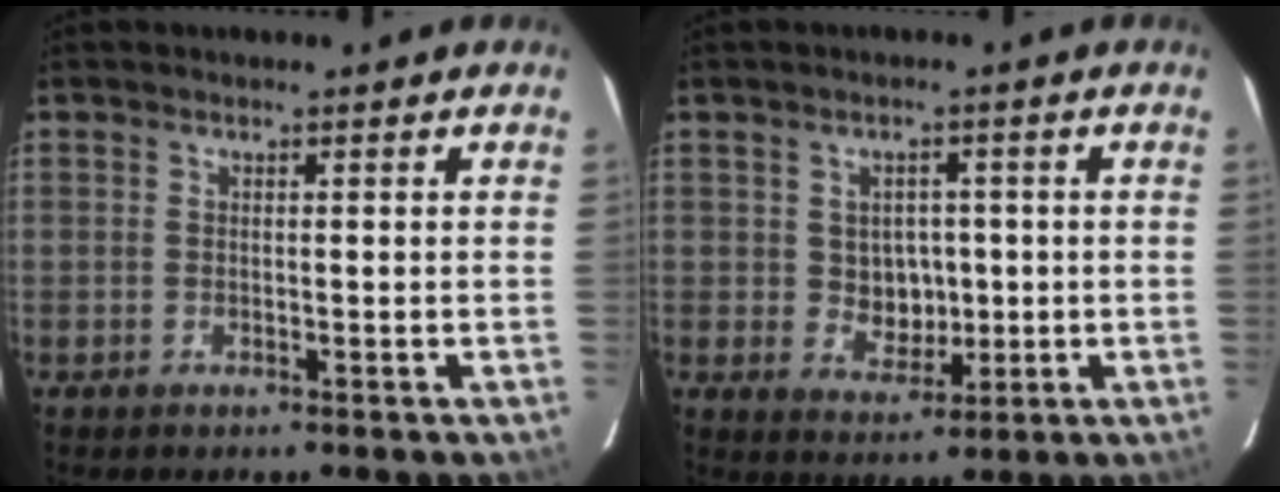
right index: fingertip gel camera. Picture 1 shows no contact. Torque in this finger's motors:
{"motor_torque": [0.08, -0.03, 0.06, 0.01]}